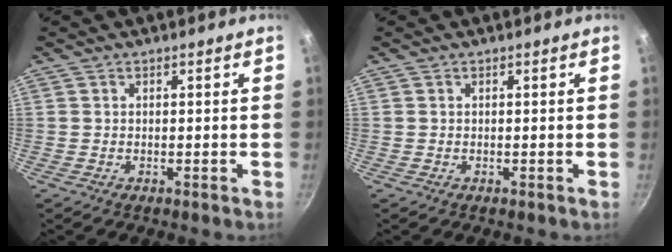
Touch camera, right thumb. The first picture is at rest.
{"total": 0.0}